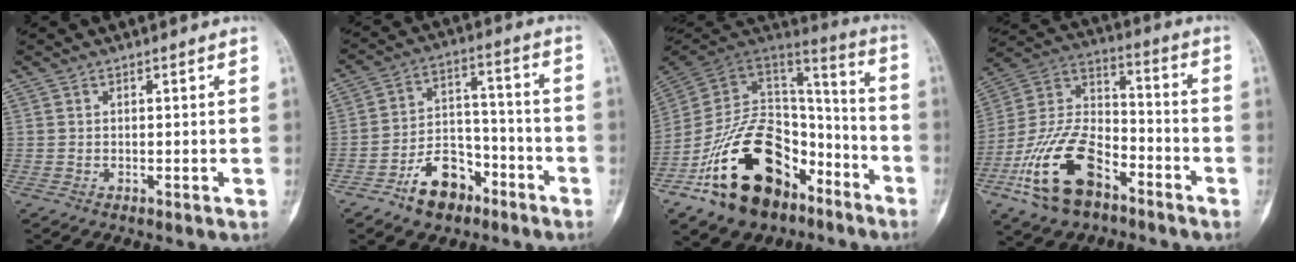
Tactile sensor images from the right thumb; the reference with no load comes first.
{"total": 11.2, "force": [-6.9, 6.8, 5.6], "torque": [-0.068, 0.066, -0.116]}
{"total": 29.0, "force": [-14.9, 17.6, 17.6], "torque": [-0.325, 0.080, -0.246]}
{"total": 19.2, "force": [-9.9, 10.3, 12.9], "torque": [-0.247, 0.066, -0.187]}